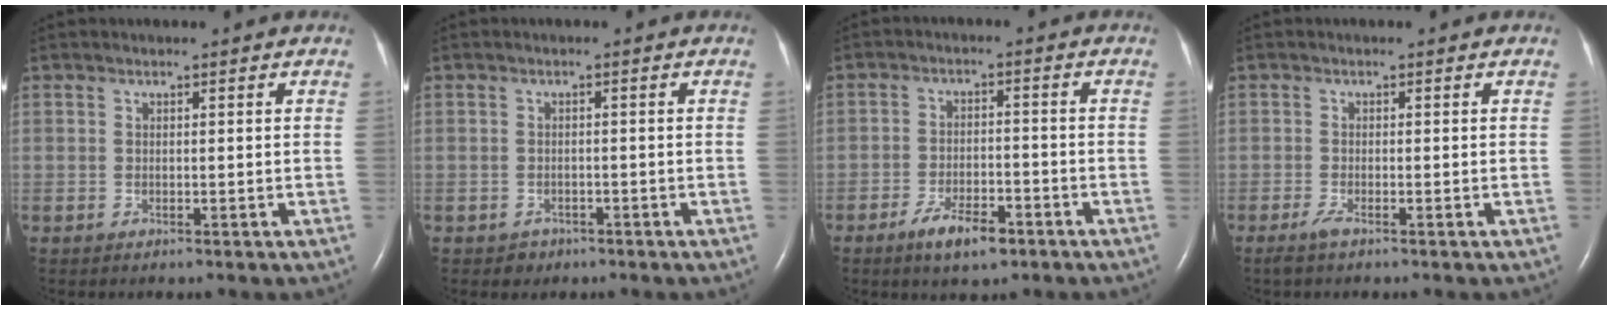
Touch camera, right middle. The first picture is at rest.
{"total": 1.6, "force": [-1.0, 1.2, 0.0], "torque": [-0.004, 0.005, -0.013]}
{"total": 6.1, "force": [-3.9, 2.0, 4.2], "torque": [-0.082, -0.003, -0.064]}
{"total": 1.4, "force": [-1.0, 0.0, 1.0], "torque": [-0.031, -0.006, -0.024]}